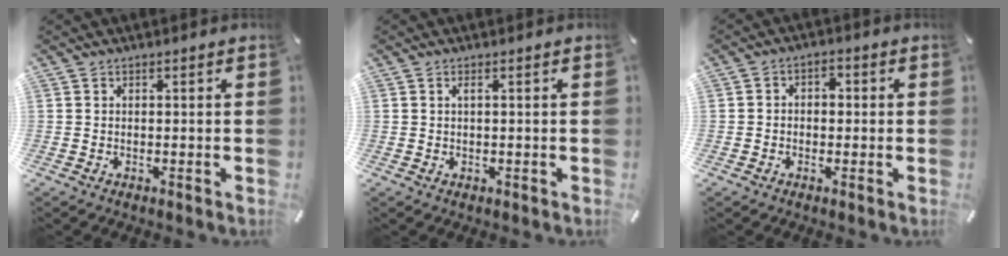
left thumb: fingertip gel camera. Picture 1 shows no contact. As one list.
[{"total": 1.1, "force": [0.4, 0.4, 1.0], "torque": [-0.021, 0.001, 0.005]}, {"total": 3.0, "force": [-1.1, 2.4, 1.4], "torque": [-0.018, 0.010, -0.027]}]